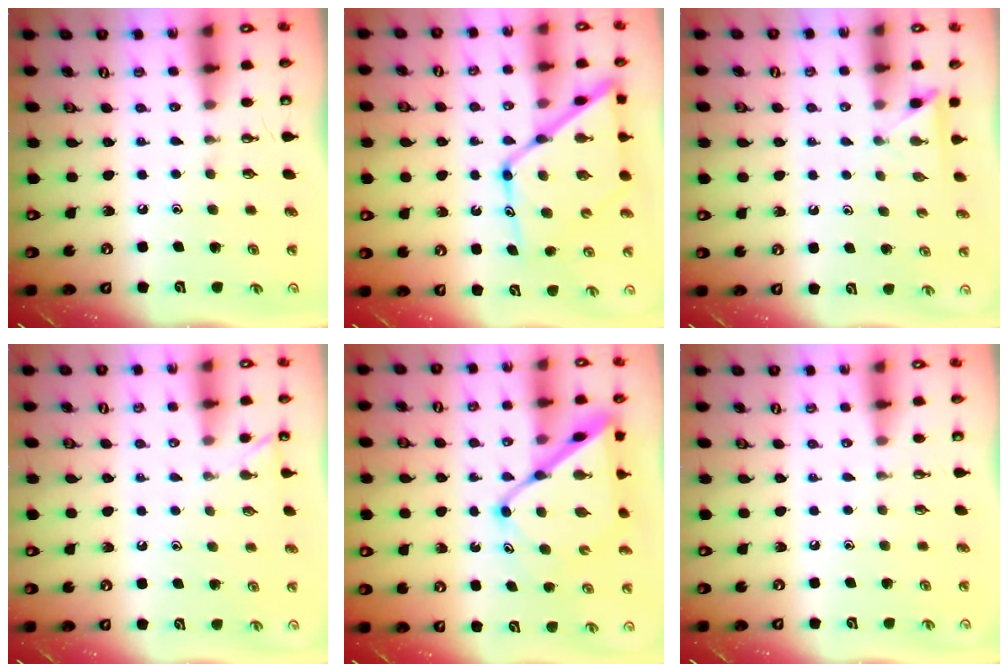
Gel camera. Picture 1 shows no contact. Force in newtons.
{"total": 16.3, "press": 16.3, "slide": 1.5}
{"total": 2.7, "press": 2.7, "slide": 0.2}
{"total": 2.2, "press": 2.2, "slide": 0.3}
{"total": 15.6, "press": 15.5, "slide": 1.5}
{"total": 0.0}